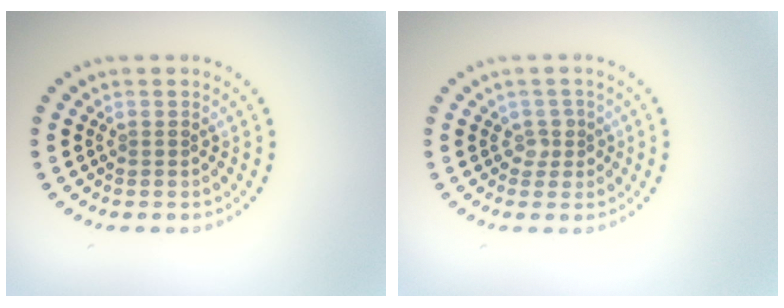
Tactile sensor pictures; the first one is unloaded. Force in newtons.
{"total": 1.4, "press": 1.1, "slide": 0.8}